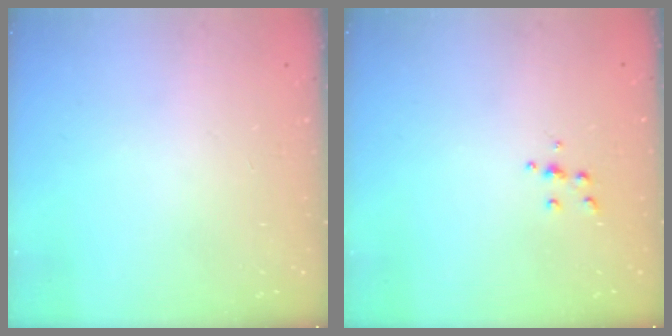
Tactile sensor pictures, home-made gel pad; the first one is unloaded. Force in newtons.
{"total": 4.3, "press": 4.3, "slide": 0.5}